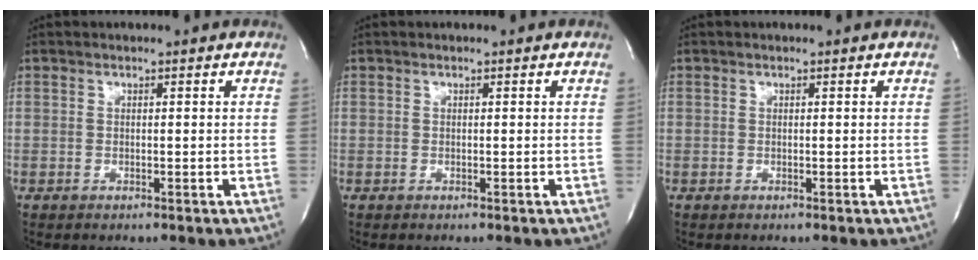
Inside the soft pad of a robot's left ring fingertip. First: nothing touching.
{"total": 0.0}
{"total": 0.0}